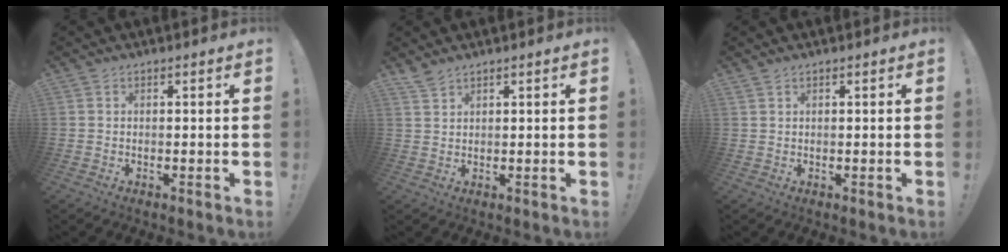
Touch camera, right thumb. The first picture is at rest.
{"total": 2.9, "force": [2.5, 0.9, 1.2], "torque": [-0.010, -0.019, 0.045]}
{"total": 0.8, "force": [0.7, 0.3, 0.2], "torque": [-0.004, 0.000, 0.014]}